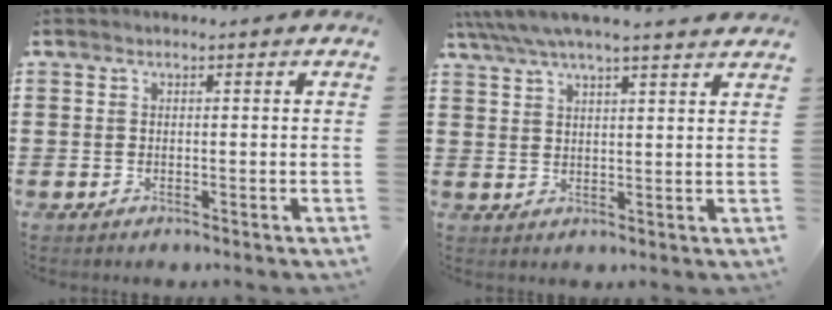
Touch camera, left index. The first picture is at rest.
{"total": 4.7, "force": [4.2, 0.2, 2.2], "torque": [-0.055, -0.012, 0.073]}